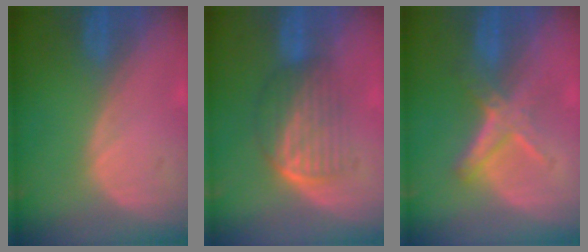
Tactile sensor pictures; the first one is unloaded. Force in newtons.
{"total": 7.2, "press": 6.1, "slide": 4.0}
{"total": 5.4, "press": 5.2, "slide": 1.3}